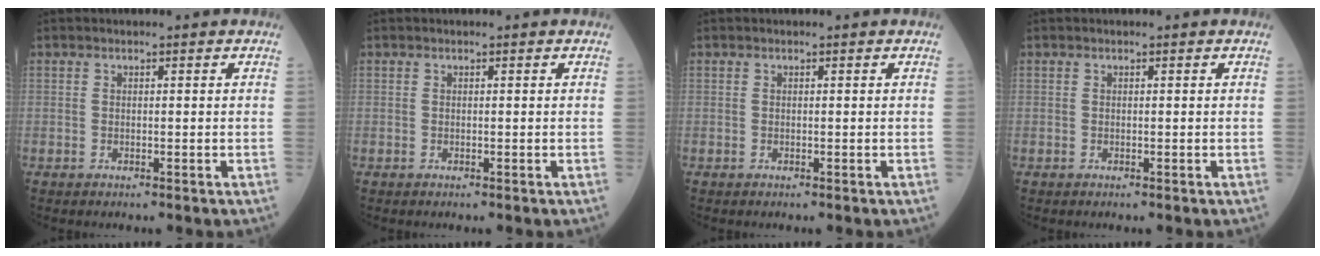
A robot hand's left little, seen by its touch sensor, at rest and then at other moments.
{"total": 0.0}
{"total": 0.0}
{"total": 0.0}